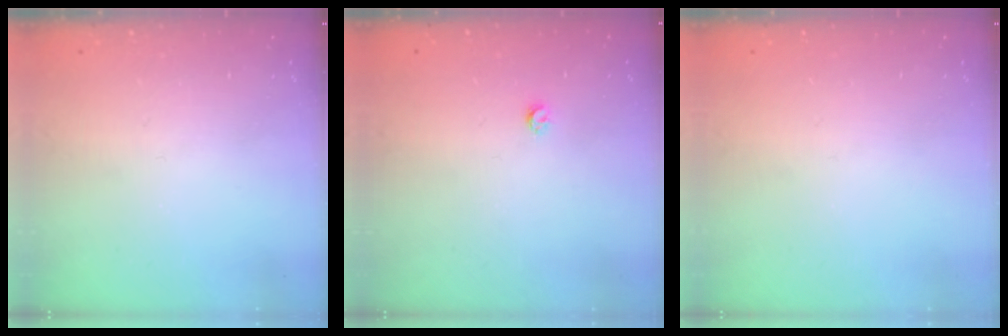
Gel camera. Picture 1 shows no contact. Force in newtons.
{"total": 2.9, "press": 2.8, "slide": 0.5}
{"total": 0.0}